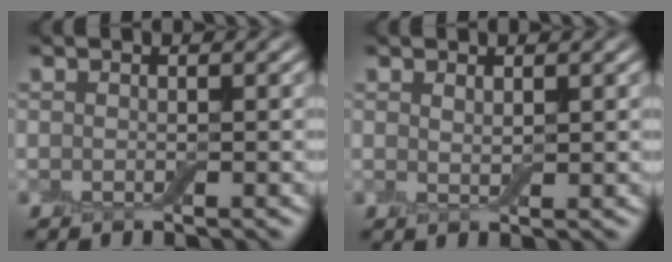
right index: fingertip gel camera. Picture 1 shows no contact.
{"total": 0.9, "force": [0.7, 0.2, 0.5], "torque": [-0.013, -0.002, 0.014]}